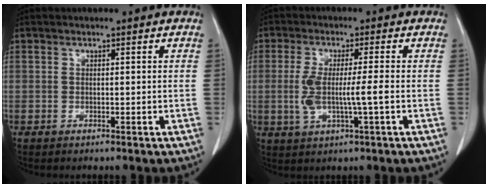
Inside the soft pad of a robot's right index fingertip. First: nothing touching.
{"total": 7.0, "force": [-1.0, 0.8, 6.9], "torque": [-0.143, 0.000, -0.015]}